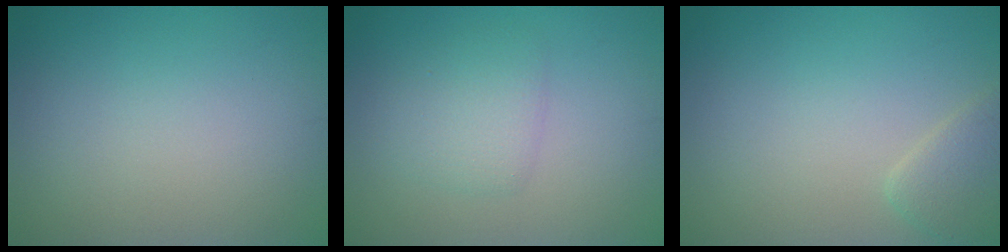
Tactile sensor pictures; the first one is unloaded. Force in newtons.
{"total": 2.4, "press": 2.4, "slide": 0.1}
{"total": 2.3, "press": 2.3, "slide": 0.2}